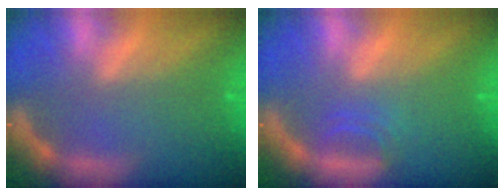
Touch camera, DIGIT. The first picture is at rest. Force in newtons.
{"total": 1.9}